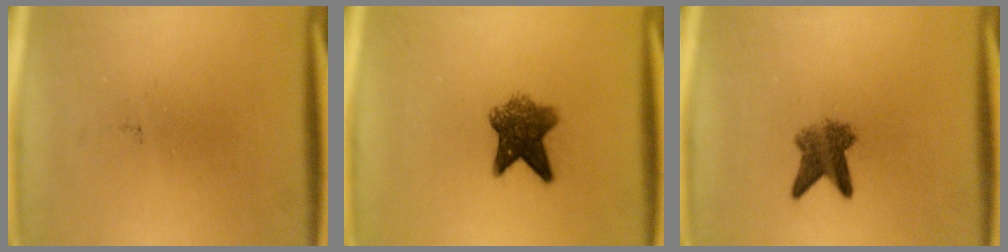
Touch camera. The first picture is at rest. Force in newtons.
{"total": 6.8}
{"total": 4.7}